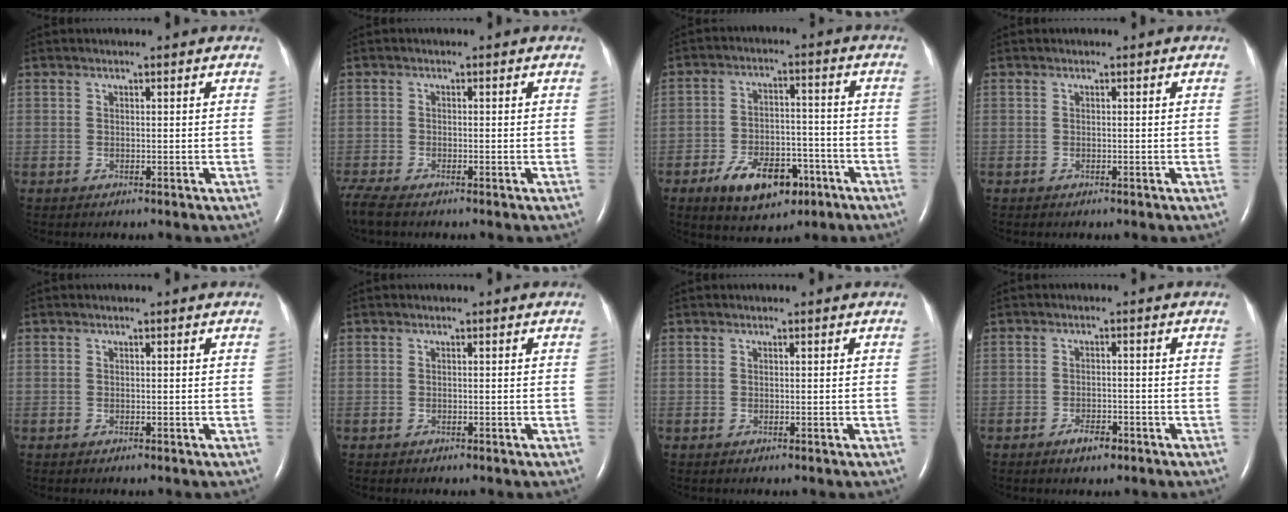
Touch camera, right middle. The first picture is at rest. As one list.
[{"total": 4.0, "force": [-3.4, 0.7, 2.1], "torque": [-0.050, -0.014, -0.064]}, {"total": 10.7, "force": [-5.9, 5.6, 6.9], "torque": [-0.118, 0.006, -0.088]}, {"total": 0.0}, {"total": 0.0}, {"total": 0.0}, {"total": 0.0}, {"total": 2.6, "force": [-1.8, 1.0, 1.6], "torque": [-0.031, 0.001, -0.029]}]